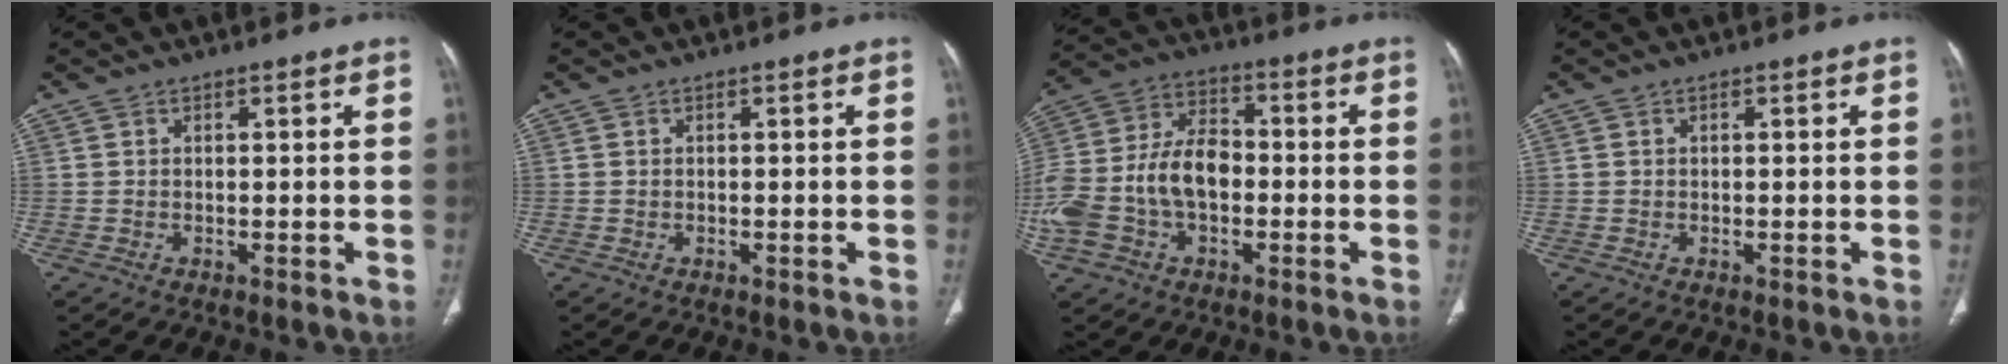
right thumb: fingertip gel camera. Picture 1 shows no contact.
{"total": 0.0}
{"total": 17.0, "force": [-3.1, 11.1, 12.5], "torque": [-0.266, 0.040, -0.059]}
{"total": 0.0}